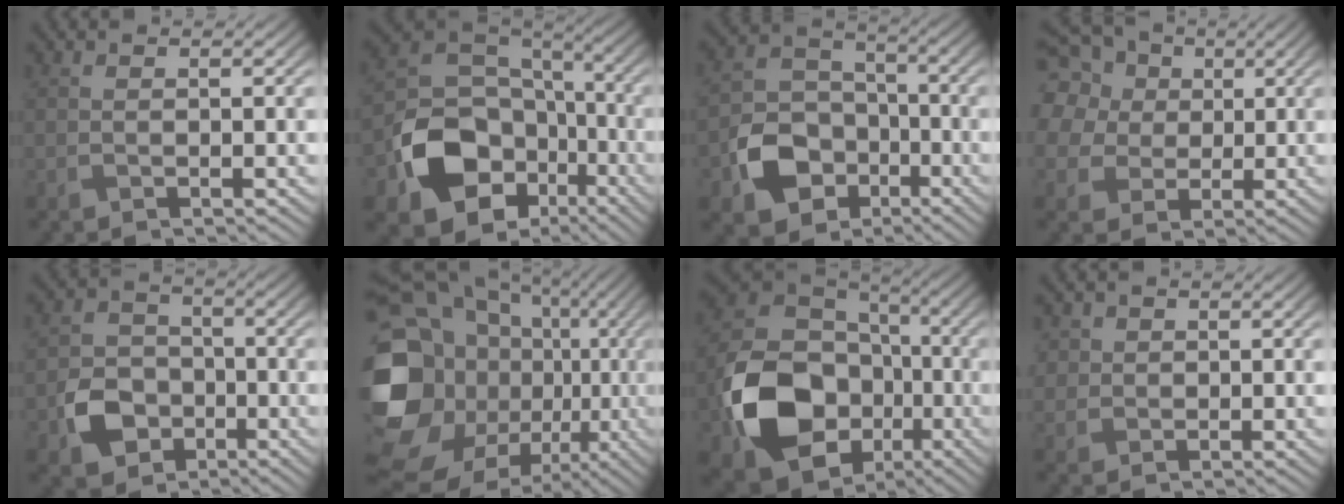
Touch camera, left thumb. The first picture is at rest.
{"total": 14.4, "force": [-5.8, 10.9, 7.4], "torque": [-0.165, -0.045, -0.106]}
{"total": 9.5, "force": [-4.2, 7.2, 4.5], "torque": [-0.097, -0.015, -0.088]}
{"total": 15.9, "force": [6.3, 12.9, 6.8], "torque": [-0.241, 0.025, 0.113]}
{"total": 6.3, "force": [-2.7, 5.0, 2.8], "torque": [-0.060, -0.005, -0.058]}
{"total": 21.9, "force": [-3.2, 17.5, 12.8], "torque": [-0.316, -0.021, -0.053]}
{"total": 17.0, "force": [-5.4, 13.2, 9.1], "torque": [-0.209, -0.055, -0.095]}
{"total": 2.2, "force": [0.6, 2.1, 0.3], "torque": [-0.011, -0.006, 0.014]}